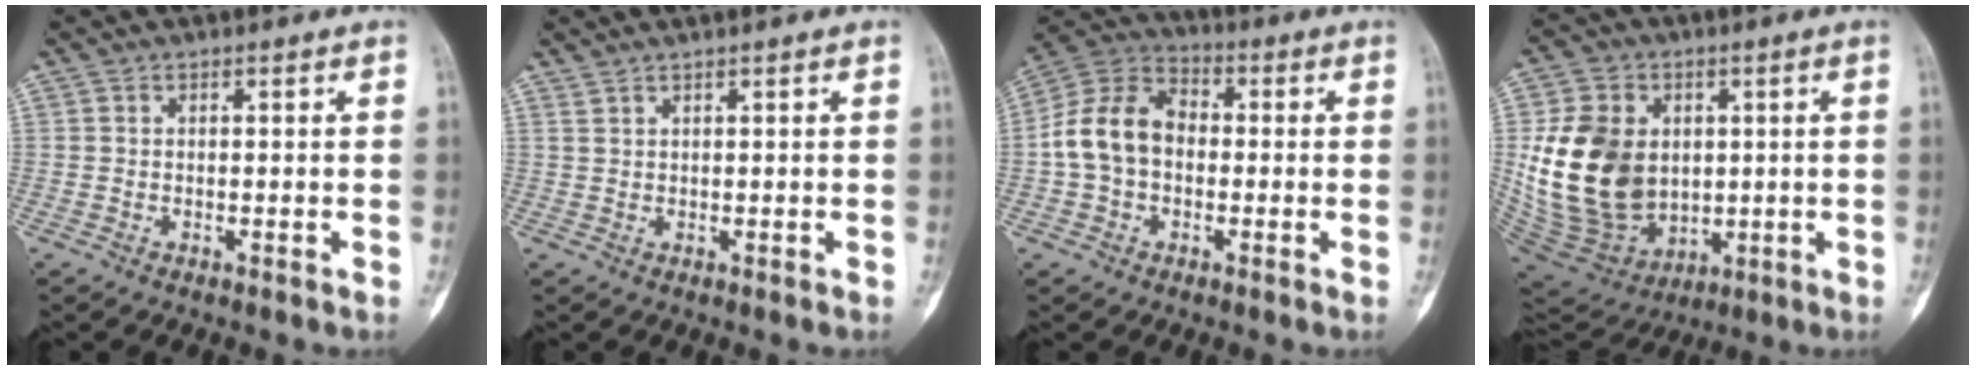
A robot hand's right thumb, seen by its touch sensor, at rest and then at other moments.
{"total": 1.2, "force": [1.1, 0.0, 0.5], "torque": [-0.008, 0.000, 0.024]}
{"total": 11.9, "force": [-0.8, 8.8, 8.0], "torque": [-0.138, 0.039, -0.028]}
{"total": 19.5, "force": [1.5, 14.6, 12.7], "torque": [-0.214, -0.013, 0.051]}